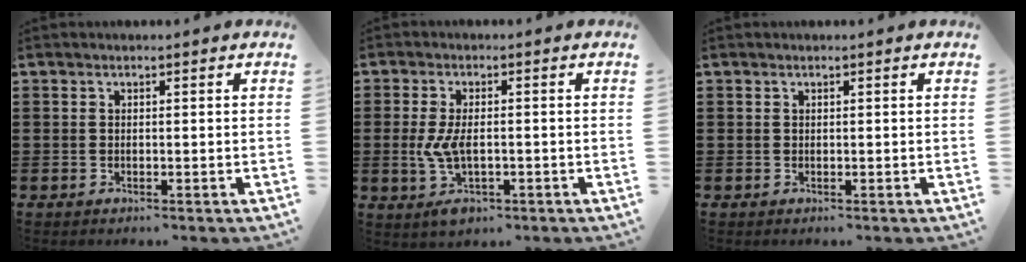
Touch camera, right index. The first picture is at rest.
{"total": 4.9, "force": [-0.9, 2.3, 4.2], "torque": [-0.096, -0.001, -0.022]}
{"total": 0.0}